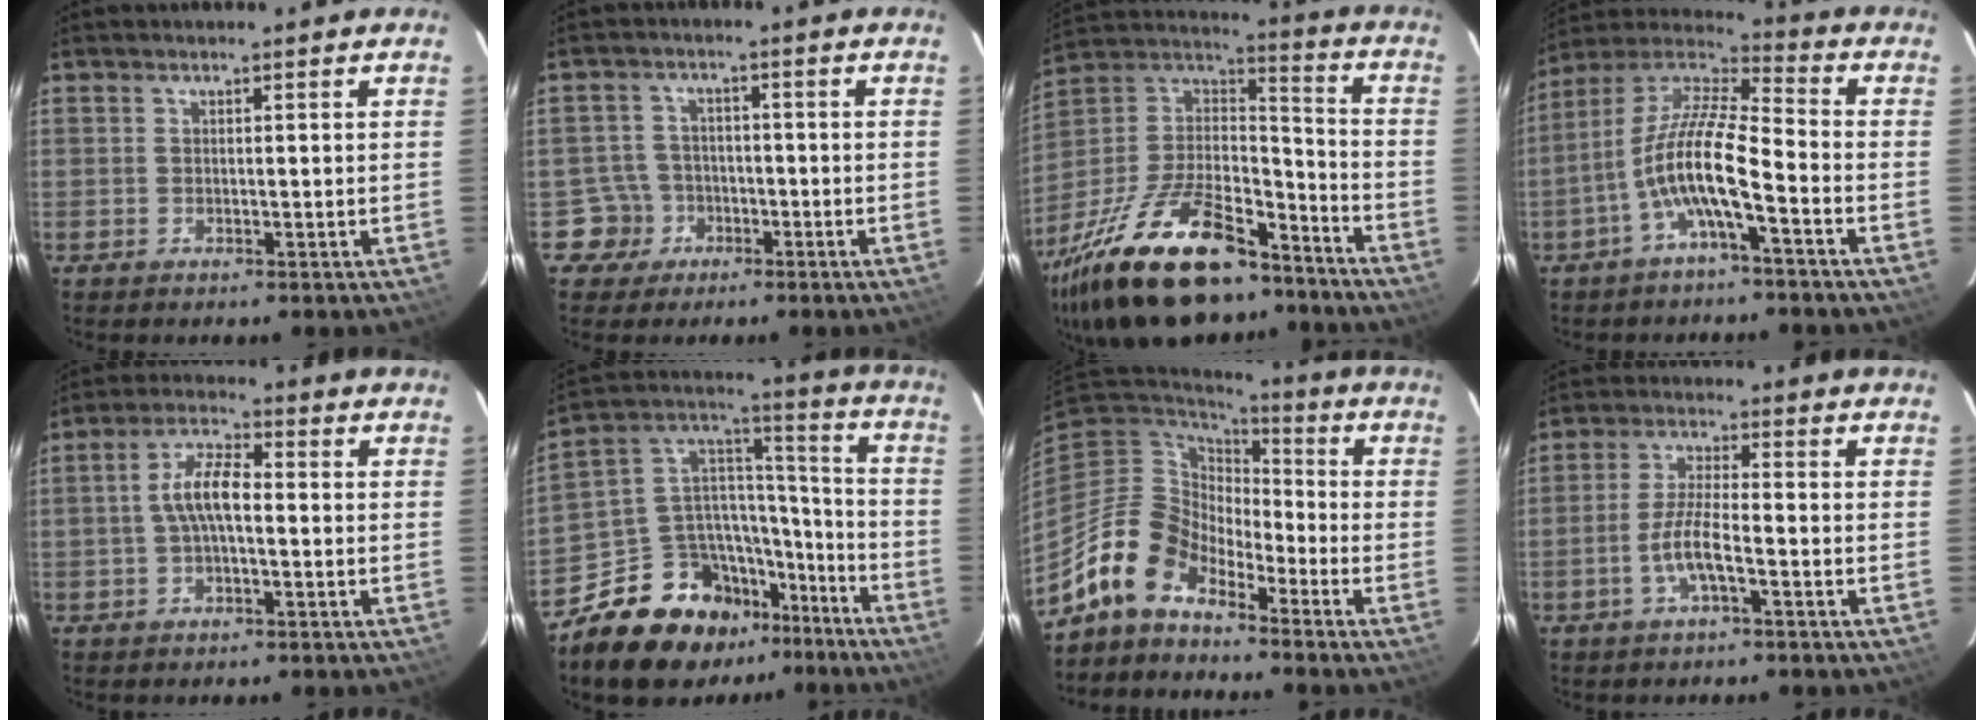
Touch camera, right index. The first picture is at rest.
{"total": 5.1, "force": [-2.3, 4.5, -0.3], "torque": [0.001, 0.022, -0.040]}
{"total": 31.9, "force": [-22.0, 13.2, 18.9], "torque": [-0.382, -0.004, -0.349]}
{"total": 12.0, "force": [-4.9, 2.3, 10.7], "torque": [-0.216, 0.006, -0.098]}
{"total": 6.5, "force": [-0.7, 2.5, 6.0], "torque": [-0.122, 0.017, -0.014]}
{"total": 19.1, "force": [-13.7, 10.4, 8.3], "torque": [-0.168, 0.061, -0.210]}
{"total": 10.8, "force": [-8.5, 5.8, 3.5], "torque": [-0.074, 0.025, -0.169]}
{"total": 5.9, "force": [-2.7, 0.9, 5.1], "torque": [-0.107, 0.001, -0.051]}